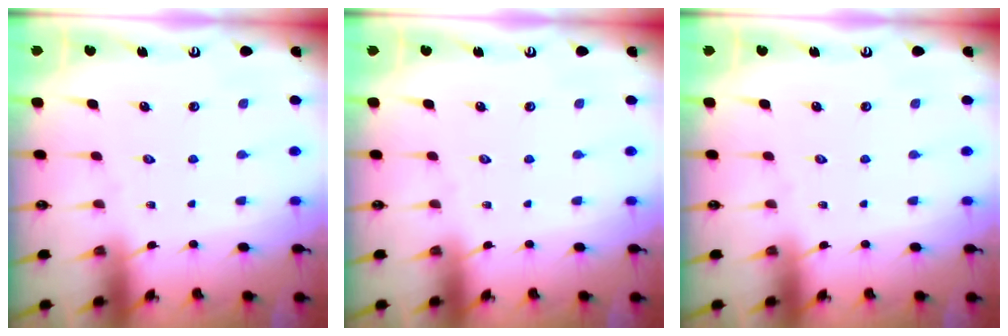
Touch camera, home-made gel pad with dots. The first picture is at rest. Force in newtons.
{"total": 0.0}
{"total": 0.0}